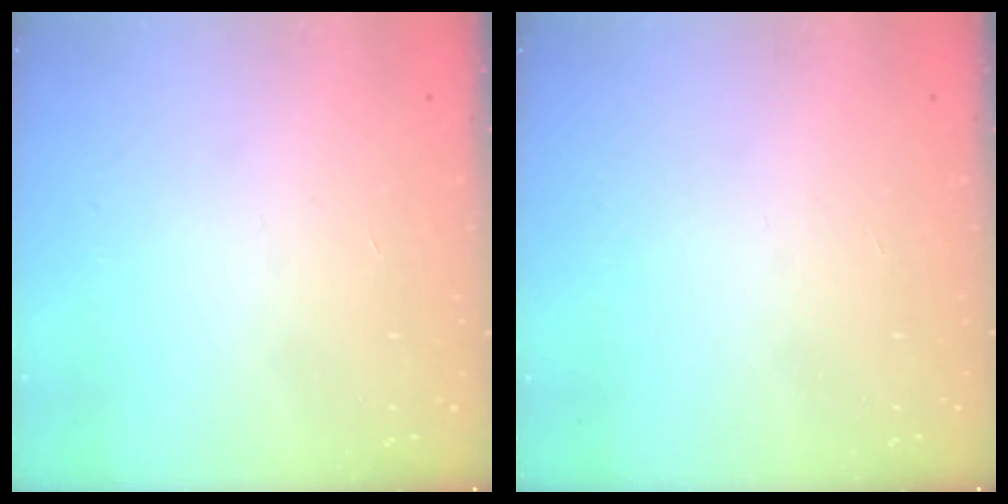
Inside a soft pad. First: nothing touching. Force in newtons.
{"total": 0.0}